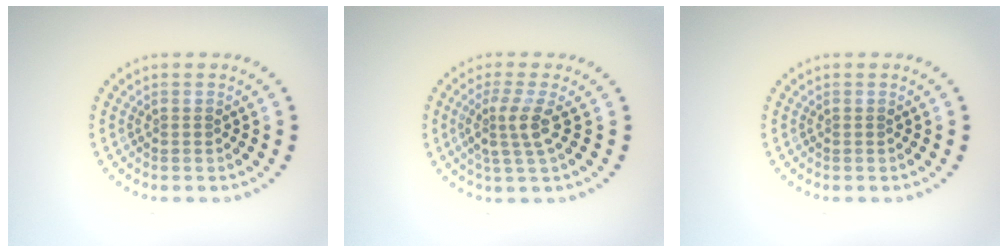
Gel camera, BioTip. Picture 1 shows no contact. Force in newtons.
{"total": 2.8, "press": 2.1, "slide": 1.8}
{"total": 0.0}